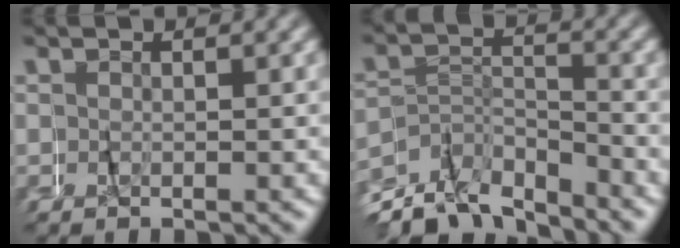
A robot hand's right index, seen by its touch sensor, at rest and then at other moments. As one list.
[{"total": 7.4, "force": [-6.7, 2.6, 1.9], "torque": [-0.030, -0.007, -0.121]}]